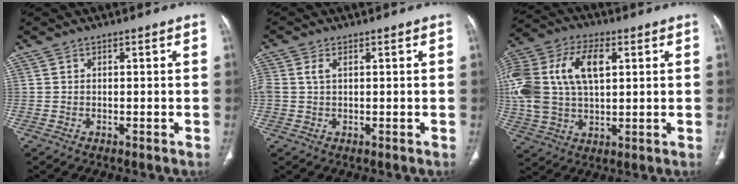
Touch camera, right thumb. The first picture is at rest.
{"total": 2.7, "force": [0.7, 1.7, 2.0], "torque": [-0.055, 0.009, 0.018]}
{"total": 22.2, "force": [5.2, 13.3, 17.0], "torque": [-0.388, 0.025, 0.095]}